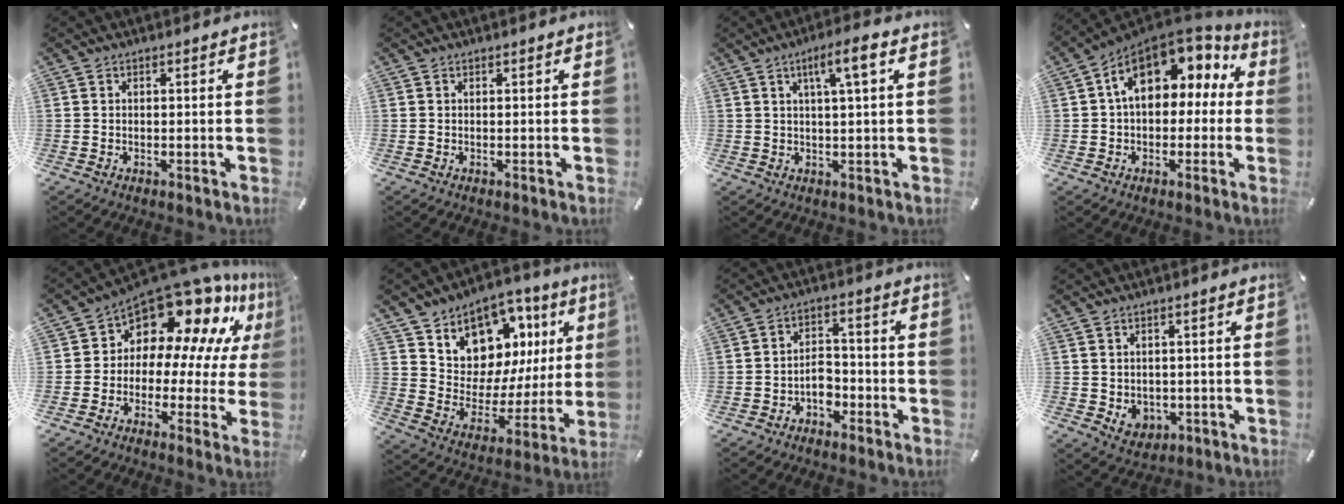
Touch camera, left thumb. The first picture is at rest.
{"total": 0.0}
{"total": 6.6, "force": [2.6, 0.6, 6.0], "torque": [-0.107, -0.006, 0.038]}
{"total": 13.3, "force": [3.7, 9.4, 8.7], "torque": [-0.153, -0.007, 0.071]}
{"total": 14.4, "force": [10.0, 7.8, 6.8], "torque": [-0.123, -0.090, 0.173]}
{"total": 10.8, "force": [7.6, 7.4, 1.8], "torque": [-0.041, -0.094, 0.136]}
{"total": 5.4, "force": [-2.7, 3.7, 2.8], "torque": [-0.045, 0.016, -0.046]}
{"total": 4.1, "force": [0.5, 3.9, 1.1], "torque": [-0.009, -0.008, 0.009]}